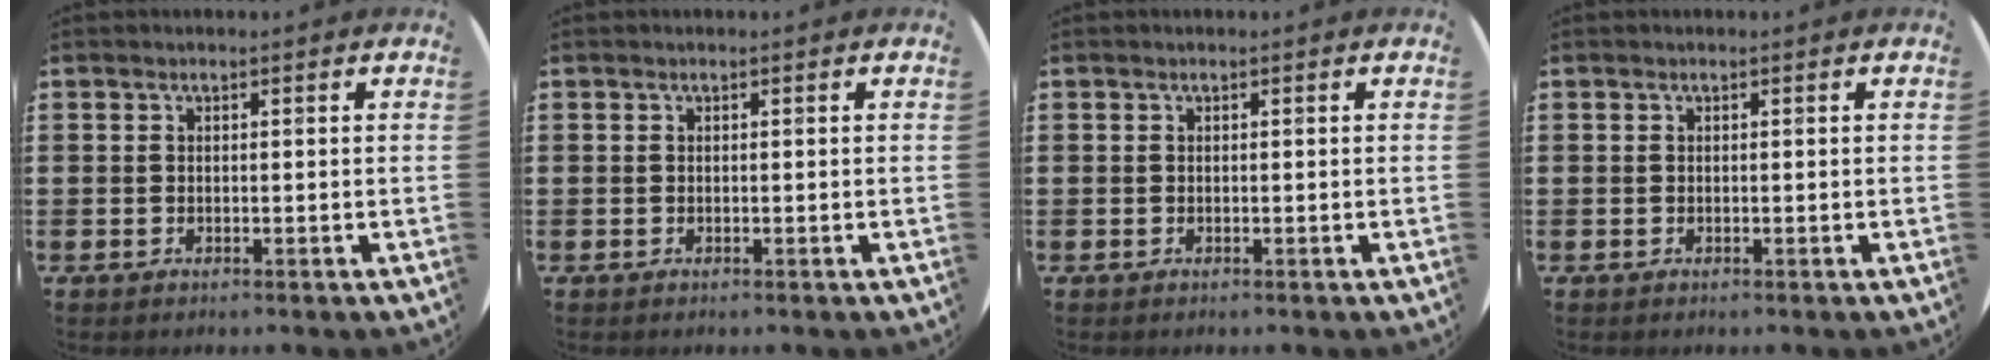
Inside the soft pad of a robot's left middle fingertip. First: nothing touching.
{"total": 0.0}
{"total": 0.0}
{"total": 0.0}